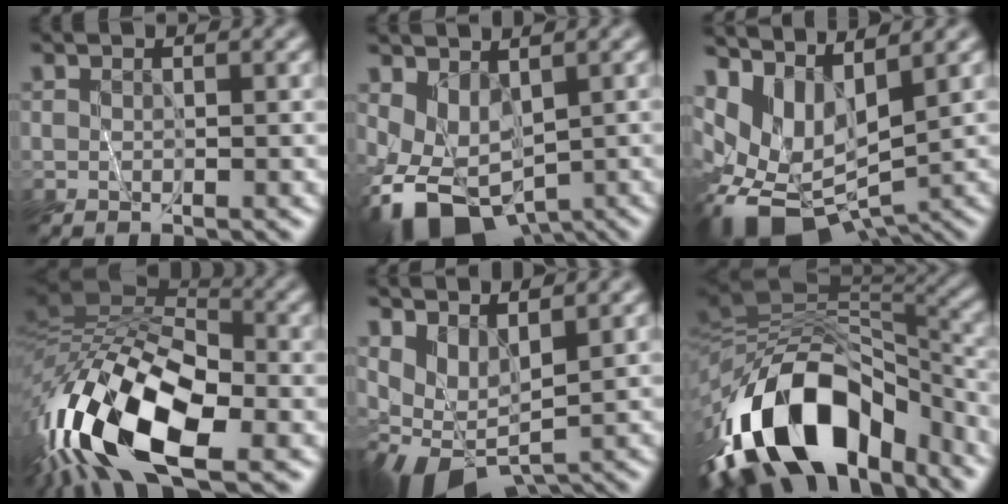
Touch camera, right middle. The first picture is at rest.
{"total": 6.2, "force": [-2.2, 3.9, 4.4], "torque": [-0.088, -0.012, -0.029]}
{"total": 8.6, "force": [-0.8, 5.2, 6.8], "torque": [-0.135, -0.010, -0.008]}
{"total": 15.7, "force": [-6.1, 6.9, 12.7], "torque": [-0.262, 0.015, -0.126]}
{"total": 4.5, "force": [0.3, 2.5, 3.8], "torque": [-0.080, -0.013, 0.012]}
{"total": 14.8, "force": [-7.4, 8.2, 9.9], "torque": [-0.179, 0.007, -0.116]}